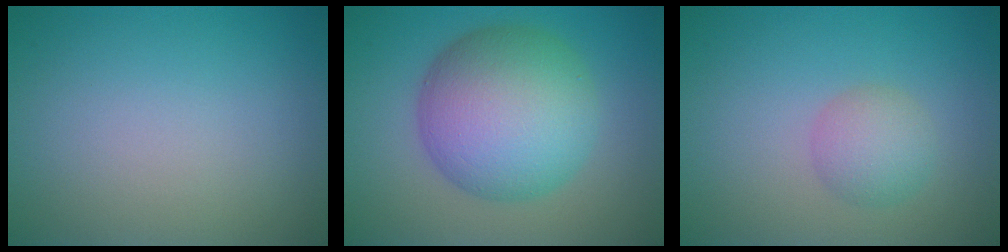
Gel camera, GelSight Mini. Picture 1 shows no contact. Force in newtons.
{"total": 10.5, "press": 10.5, "slide": 0.2}
{"total": 2.5, "press": 2.5, "slide": 0.1}